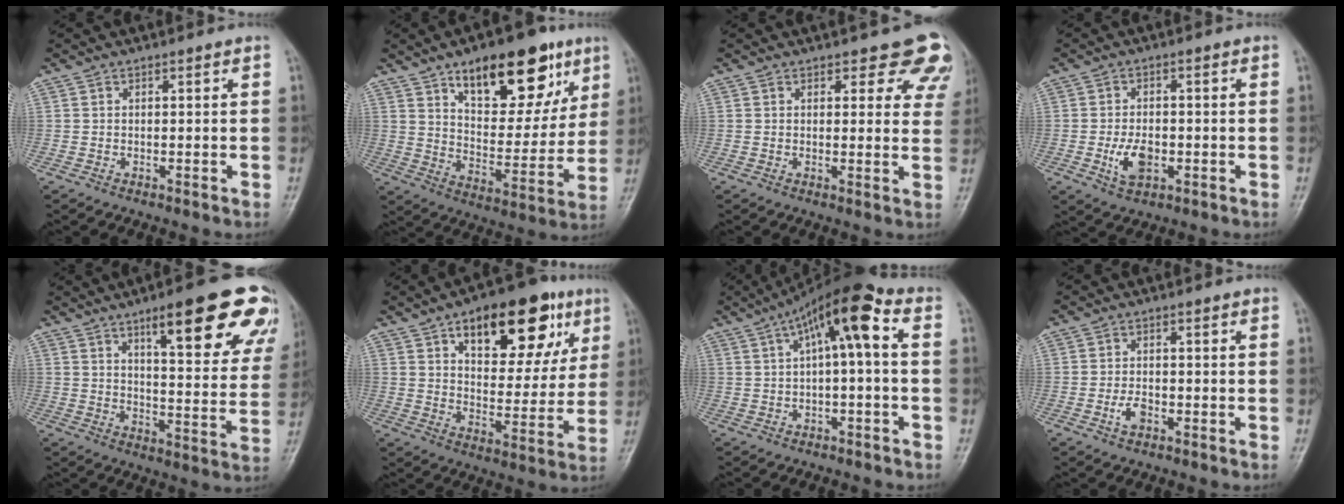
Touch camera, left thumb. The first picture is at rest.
{"total": 20.5, "force": [11.3, 9.6, 14.1], "torque": [-0.149, -0.046, 0.176]}
{"total": 8.2, "force": [6.4, 3.7, 3.6], "torque": [0.007, -0.031, 0.054]}
{"total": 5.8, "force": [-1.6, 3.5, 4.4], "torque": [-0.074, 0.002, -0.025]}
{"total": 21.2, "force": [11.9, 5.5, 16.7], "torque": [-0.184, -0.040, 0.161]}
{"total": 21.1, "force": [10.2, 10.2, 15.4], "torque": [-0.166, -0.023, 0.151]}
{"total": 10.1, "force": [1.9, 2.7, 9.5], "torque": [-0.163, 0.047, 0.024]}
{"total": 2.8, "force": [-1.3, 1.6, 1.9], "torque": [-0.038, 0.008, -0.024]}